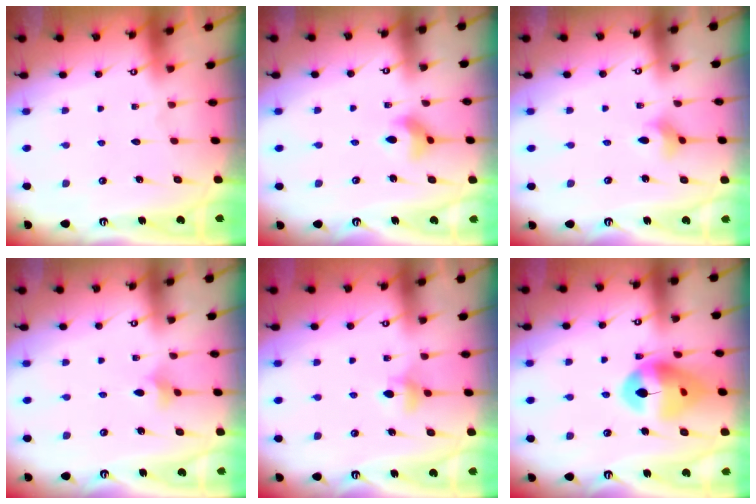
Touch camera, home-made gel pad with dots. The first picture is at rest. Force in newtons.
{"total": 7.1, "press": 7.1, "slide": 0.5}
{"total": 2.9, "press": 2.9, "slide": 0.4}
{"total": 2.9, "press": 2.8, "slide": 0.7}
{"total": 4.6, "press": 4.5, "slide": 0.8}
{"total": 14.8, "press": 14.7, "slide": 1.6}